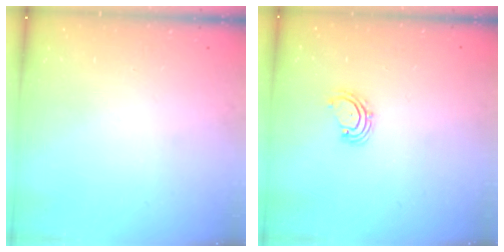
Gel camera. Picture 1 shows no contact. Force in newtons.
{"total": 2.8, "press": 2.8, "slide": 0.2}